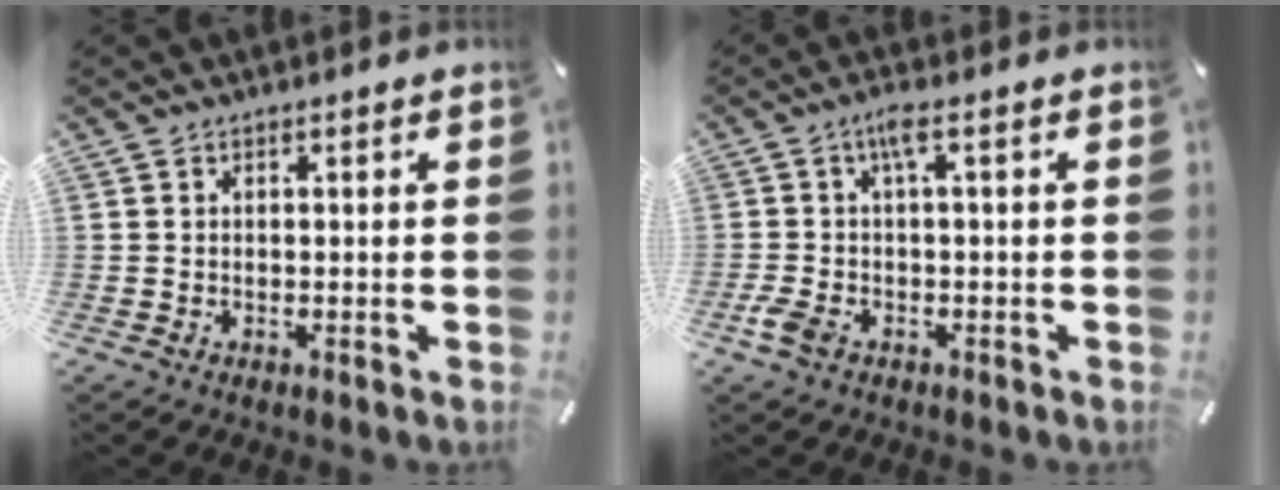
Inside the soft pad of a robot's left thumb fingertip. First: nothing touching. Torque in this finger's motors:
{"motor_torque": [0.09, 0.82, 0.48, 0.09, 0.03]}